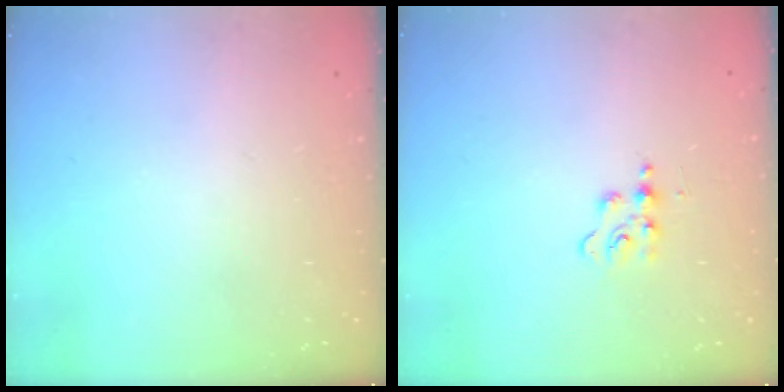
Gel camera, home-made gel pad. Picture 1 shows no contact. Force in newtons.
{"total": 4.8, "press": 4.8, "slide": 0.6}